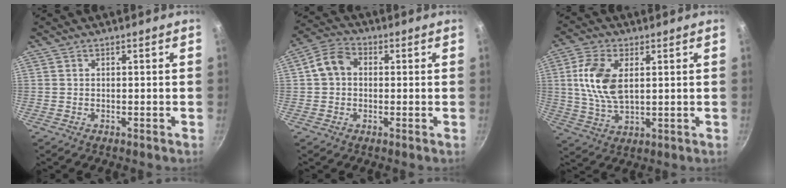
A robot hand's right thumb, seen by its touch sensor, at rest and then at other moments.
{"total": 6.5, "force": [0.5, 5.1, 3.9], "torque": [-0.056, 0.019, -0.006]}
{"total": 11.0, "force": [2.2, 6.0, 9.0], "torque": [-0.176, -0.005, 0.044]}